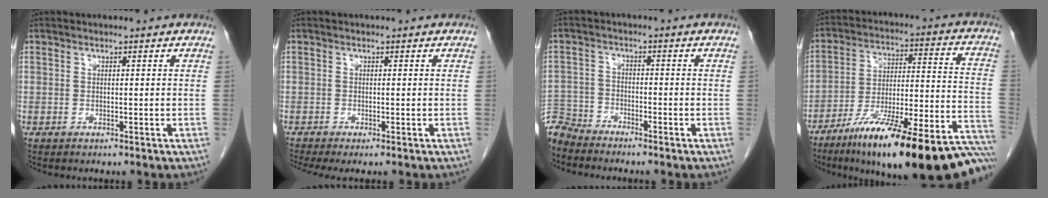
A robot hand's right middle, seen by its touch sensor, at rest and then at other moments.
{"total": 2.6, "force": [-2.0, 0.2, 1.6], "torque": [-0.029, -0.007, -0.036]}
{"total": 5.4, "force": [-5.4, 0.6, -0.1], "torque": [0.003, -0.003, -0.106]}
{"total": 28.4, "force": [-21.7, 3.3, 18.1], "torque": [-0.189, 0.006, -0.328]}